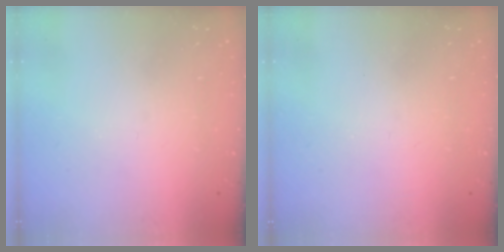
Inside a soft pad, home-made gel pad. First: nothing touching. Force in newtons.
{"total": 2.1, "press": 2.0, "slide": 0.4}